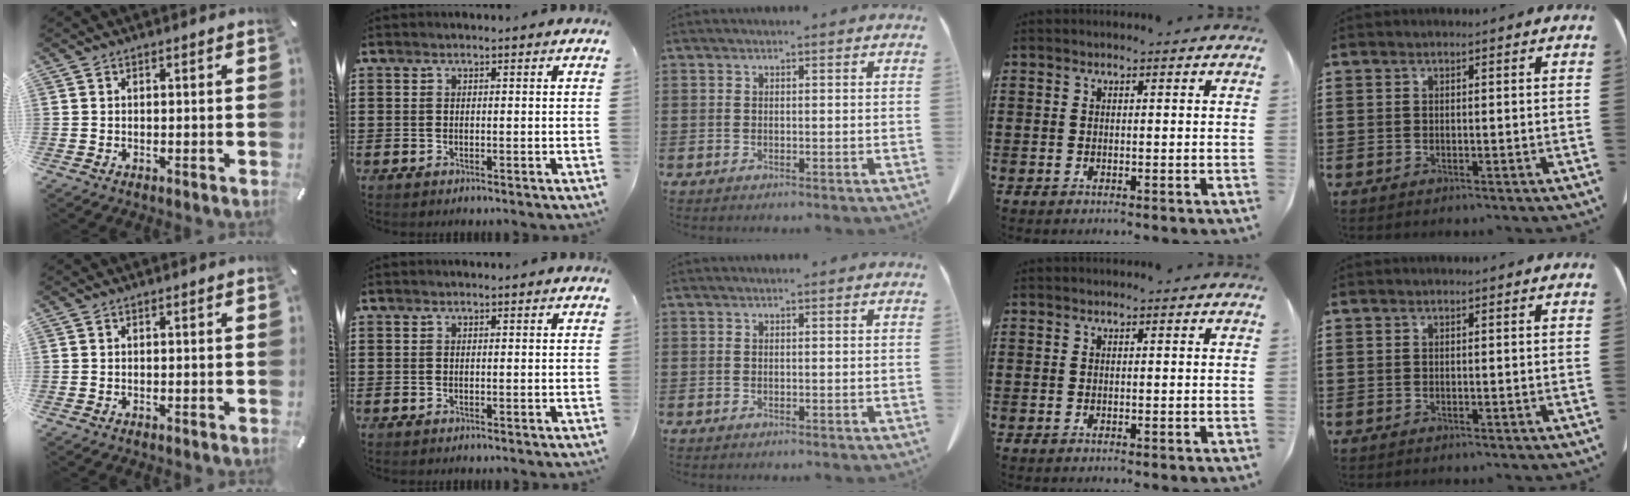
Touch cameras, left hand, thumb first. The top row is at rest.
{}